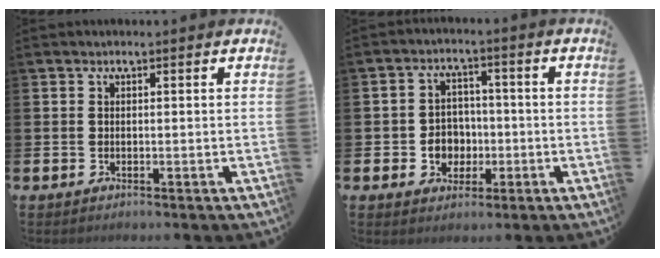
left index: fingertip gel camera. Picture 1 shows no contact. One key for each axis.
{"total": 4.1, "fx": -0.7, "fy": 3.9, "fz": 1.2, "tx": -0.023, "ty": 0.001, "tz": -0.019}